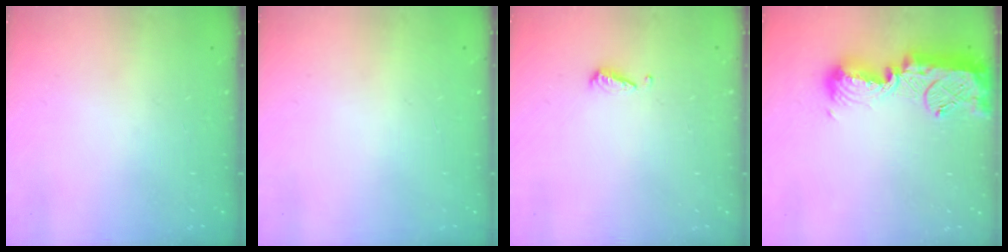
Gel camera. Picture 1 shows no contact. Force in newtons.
{"total": 0.9, "press": 0.9, "slide": 0.1}
{"total": 3.9, "press": 3.9, "slide": 0.4}
{"total": 15.4, "press": 15.3, "slide": 1.4}